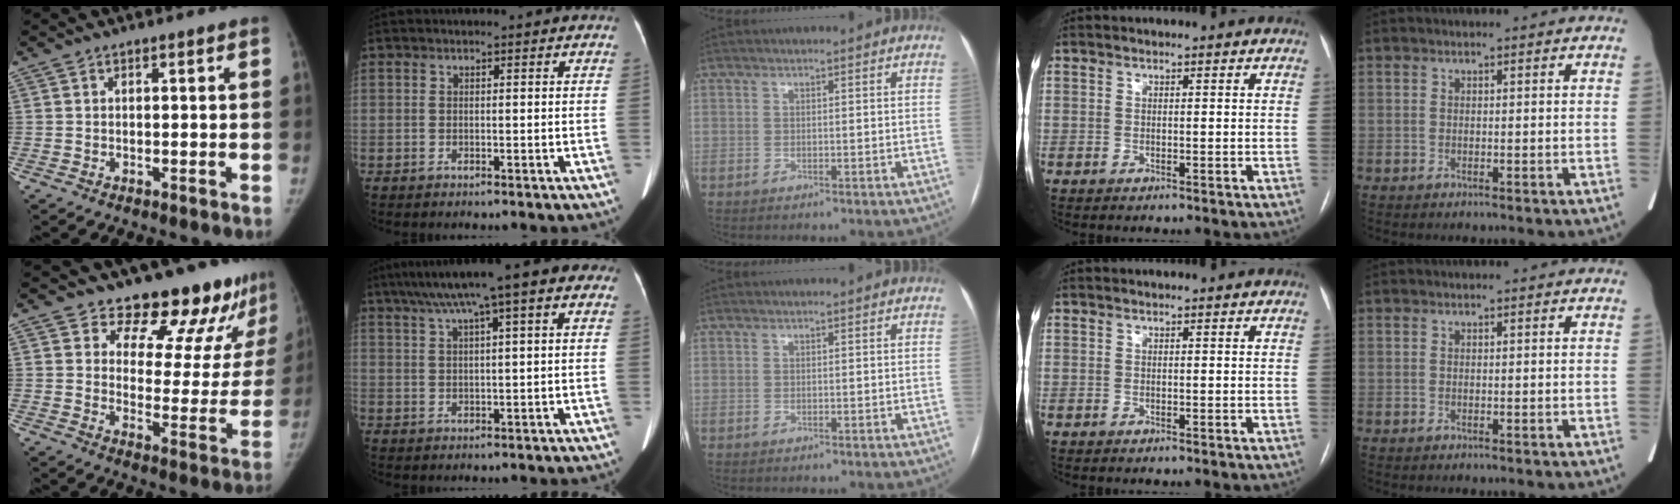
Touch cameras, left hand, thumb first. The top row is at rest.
{"thumb": {"total": 17.0, "force": [15.1, 6.3, 4.6], "torque": [0.007, -0.116, 0.181]}, "index": {"total": 12.5, "force": [6.6, 1.9, 10.4], "torque": [-0.165, 0.048, 0.094]}}